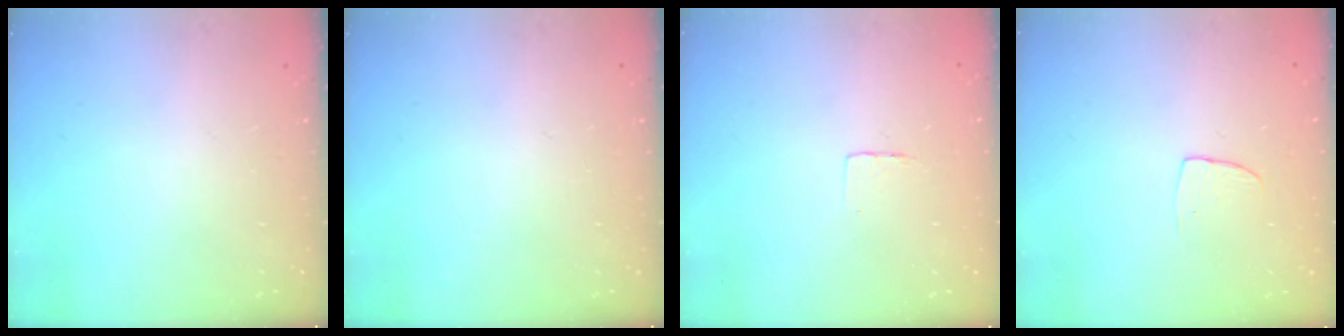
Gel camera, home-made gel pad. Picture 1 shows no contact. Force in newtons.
{"total": 0.0}
{"total": 3.0, "press": 3.0, "slide": 0.1}
{"total": 3.3, "press": 3.3, "slide": 0.2}